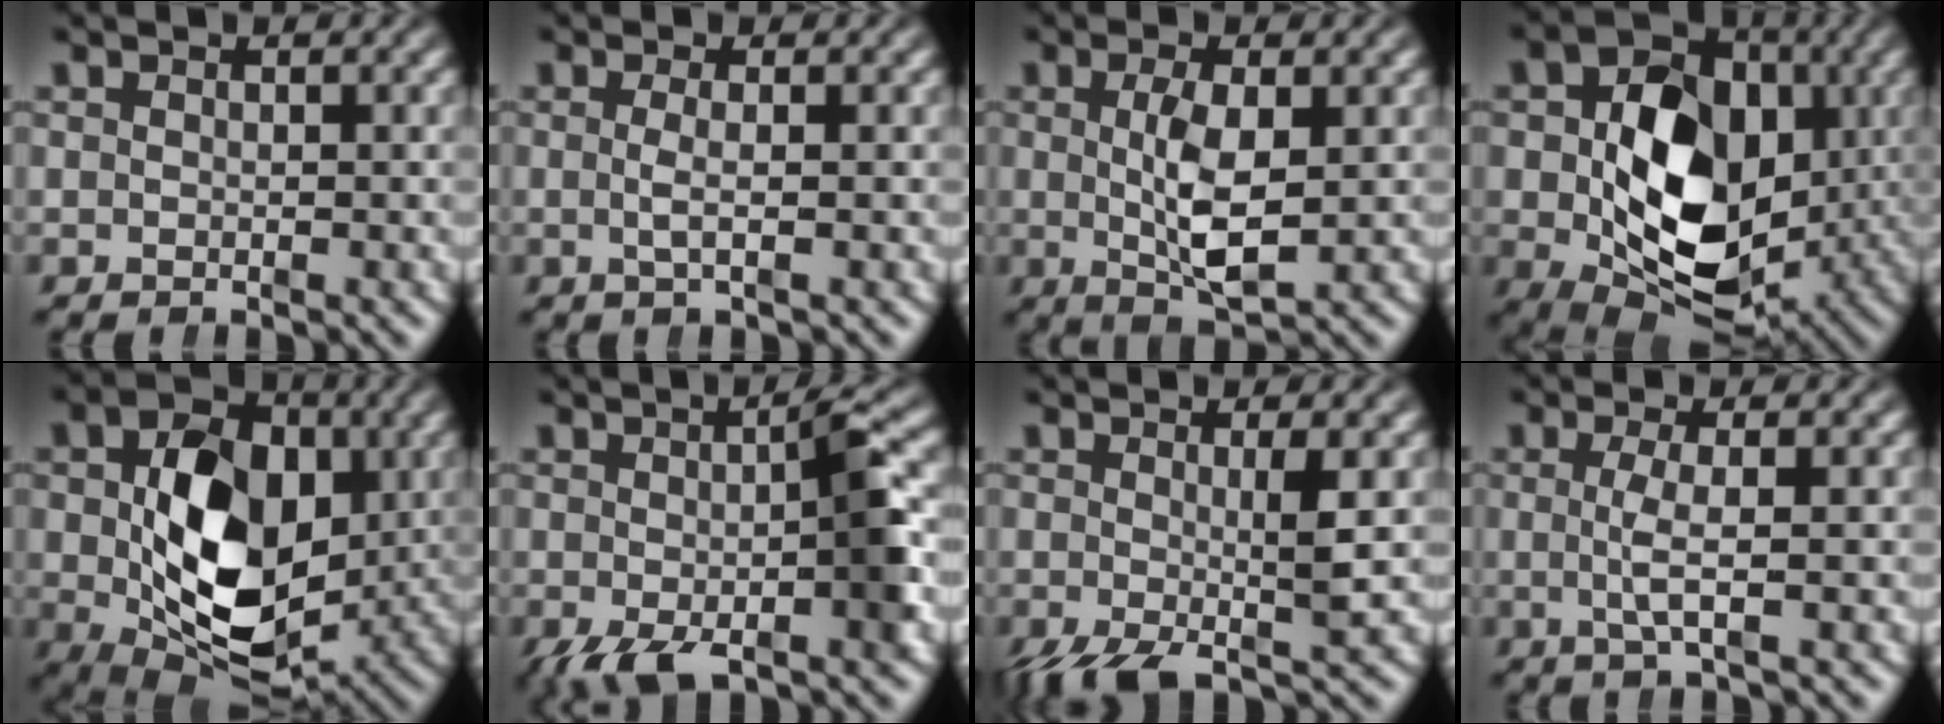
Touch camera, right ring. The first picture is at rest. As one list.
[{"total": 1.5, "force": [-0.3, -0.3, 1.4], "torque": [-0.026, 0.000, -0.004]}, {"total": 4.8, "force": [-0.3, 1.5, 4.6], "torque": [-0.074, -0.005, 0.001]}, {"total": 16.7, "force": [-1.6, 11.5, 12.0], "torque": [-0.207, -0.054, -0.001]}, {"total": 14.6, "force": [-1.1, 9.8, 10.8], "torque": [-0.191, -0.045, 0.001]}, {"total": 5.8, "force": [-2.1, 1.5, 5.1], "torque": [-0.079, -0.010, -0.023]}, {"total": 4.1, "force": [-2.3, 0.9, 3.2], "torque": [-0.062, -0.022, -0.026]}, {"total": 2.4, "force": [-0.2, -0.2, 2.4], "torque": [-0.047, 0.000, -0.001]}]